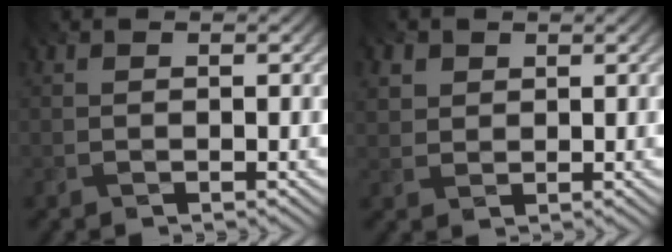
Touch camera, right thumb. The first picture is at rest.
{"total": 2.7, "force": [1.1, 2.3, 0.9], "torque": [-0.032, -0.003, 0.035]}